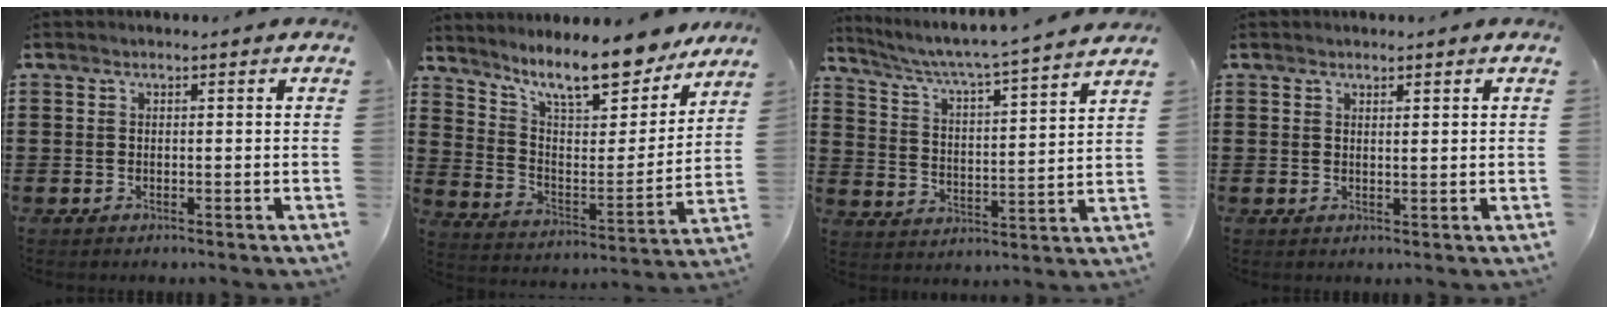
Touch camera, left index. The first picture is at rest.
{"total": 11.7, "force": [10.0, 1.9, 5.6], "torque": [-0.123, -0.066, 0.172]}
{"total": 4.4, "force": [3.9, -0.7, 1.8], "torque": [-0.057, -0.040, 0.055]}
{"total": 1.2, "force": [1.1, 0.0, 0.6], "torque": [-0.012, 0.000, 0.020]}